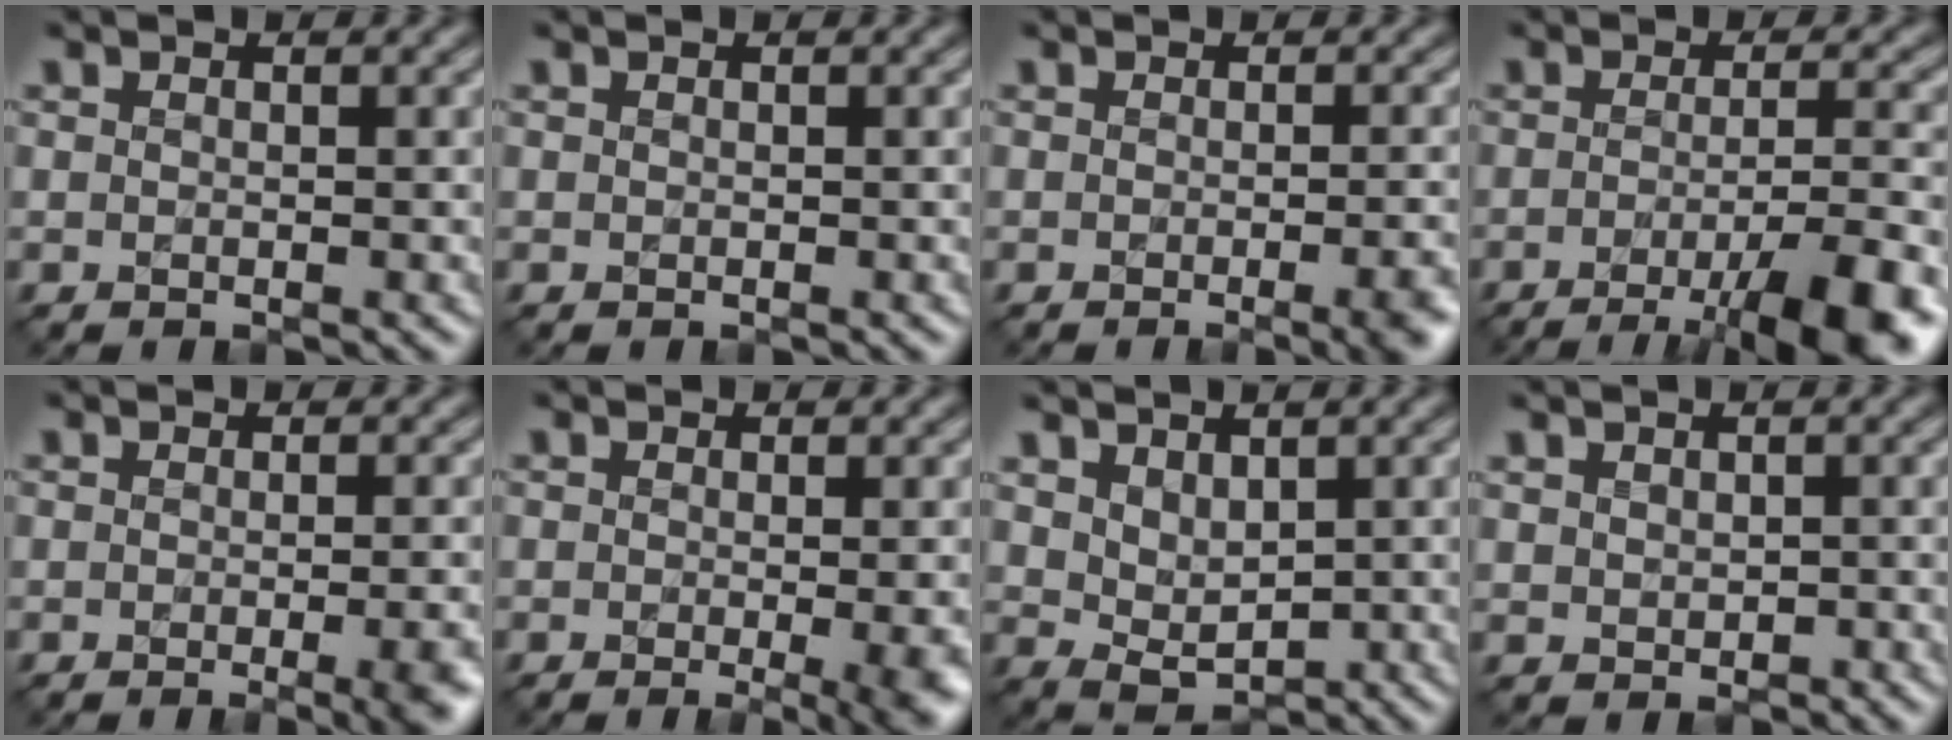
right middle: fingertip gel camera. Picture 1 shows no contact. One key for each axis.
{"total": 0.0}
{"total": 4.6, "fx": -1.7, "fy": 1.7, "fz": 3.9, "tx": -0.018, "ty": 0.001, "tz": -0.011}
{"total": 9.9, "fx": -5.3, "fy": 2.6, "fz": 7.9, "tx": -0.098, "ty": -0.004, "tz": -0.073}
{"total": 6.4, "fx": -1.9, "fy": 2.8, "fz": 5.5, "tx": -0.021, "ty": 0.000, "tz": -0.010}
{"total": 7.1, "fx": -1.2, "fy": 3.0, "fz": 6.4, "tx": -0.038, "ty": -0.003, "tz": -0.004}
{"total": 2.8, "fx": 1.5, "fy": 1.8, "fz": 1.6, "tx": -0.038, "ty": -0.006, "tz": 0.038}
{"total": 0.7, "fx": 0.5, "fy": 0.4, "fz": -0.1, "tx": -0.001, "ty": 0.002, "tz": 0.015}